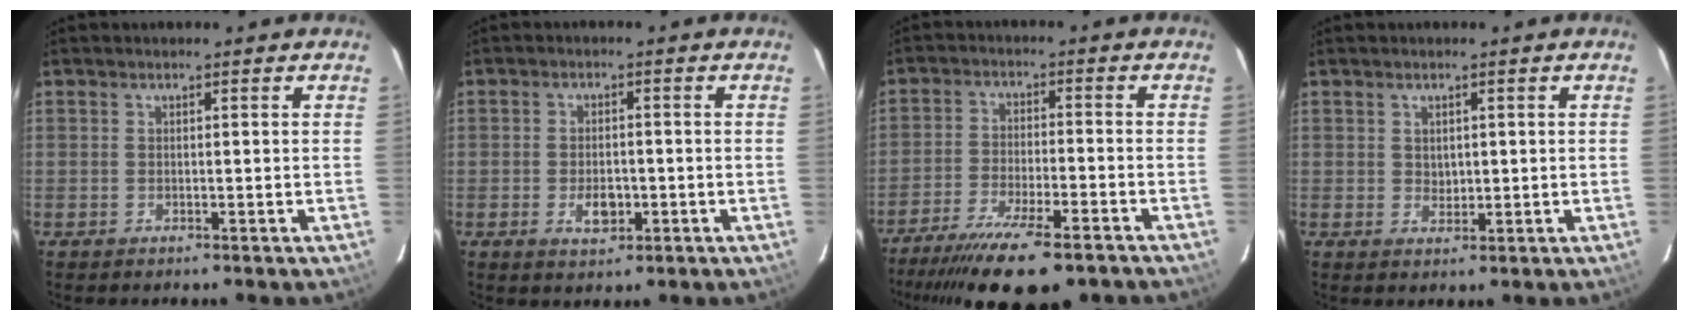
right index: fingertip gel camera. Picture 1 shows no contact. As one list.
[{"total": 4.7, "force": [-1.4, 2.9, 3.5], "torque": [-0.064, -0.004, -0.020]}, {"total": 17.5, "force": [-13.7, 4.0, 10.1], "torque": [-0.205, -0.040, -0.218]}, {"total": 1.9, "force": [0.5, 1.6, 0.9], "torque": [-0.011, 0.004, 0.012]}]